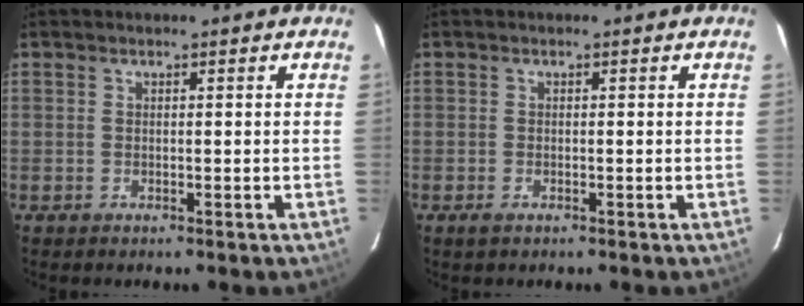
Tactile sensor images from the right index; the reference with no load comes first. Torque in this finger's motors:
{"motor_torque": [0.34, 0.05, 0.12, 0.03]}